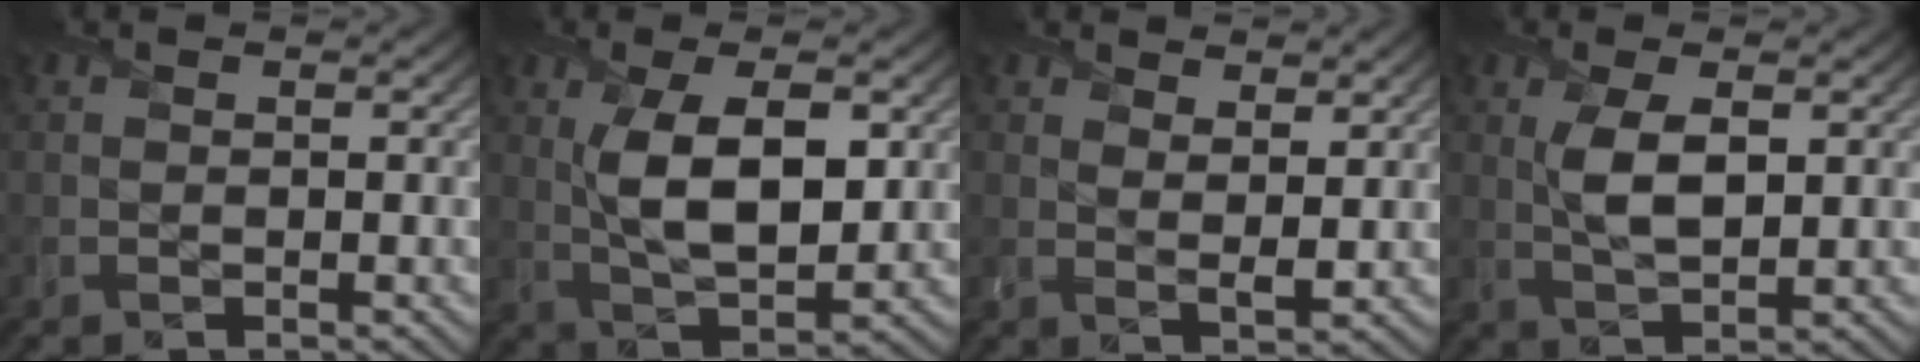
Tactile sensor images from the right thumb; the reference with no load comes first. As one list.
[{"total": 9.2, "force": [1.8, 4.1, 8.1], "torque": [-0.159, 0.000, 0.030]}, {"total": 3.5, "force": [2.4, 1.2, 2.2], "torque": [-0.050, -0.006, 0.046]}, {"total": 5.1, "force": [1.2, 2.1, 4.5], "torque": [-0.101, 0.001, 0.024]}]